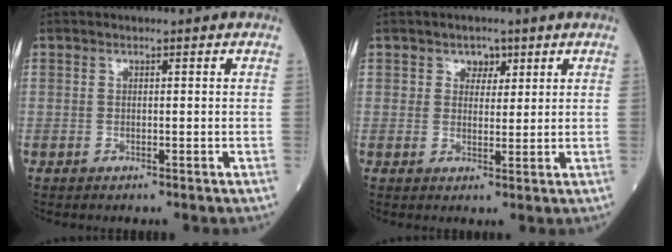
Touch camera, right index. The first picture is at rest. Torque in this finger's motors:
{"motor_torque": [-0.02, 0.00, 0.00, 0.02]}